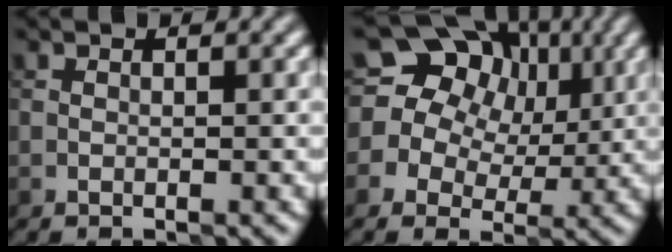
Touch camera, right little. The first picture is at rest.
{"total": 14.8, "force": [5.0, 12.4, 6.4], "torque": [-0.122, 0.048, 0.058]}